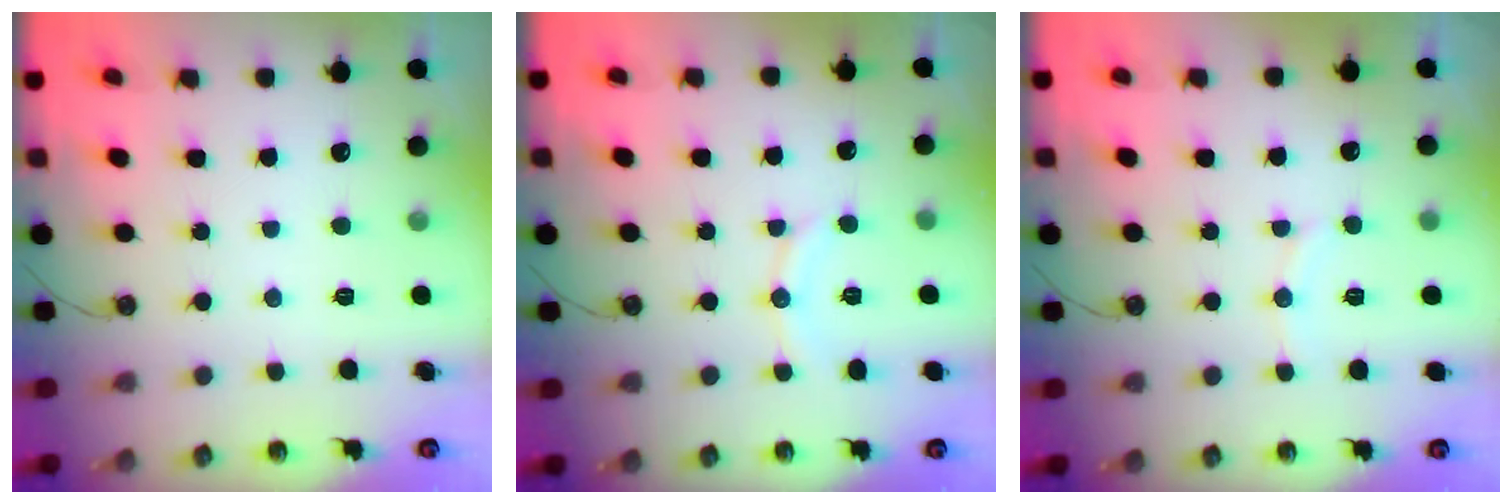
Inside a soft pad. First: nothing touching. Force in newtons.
{"total": 7.0, "press": 7.0, "slide": 0.2}
{"total": 5.0, "press": 4.8, "slide": 1.2}